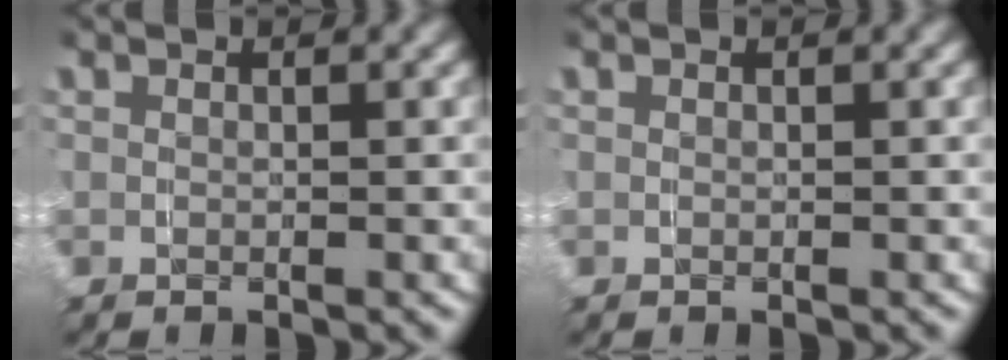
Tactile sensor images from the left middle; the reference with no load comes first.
{"total": 0.0}